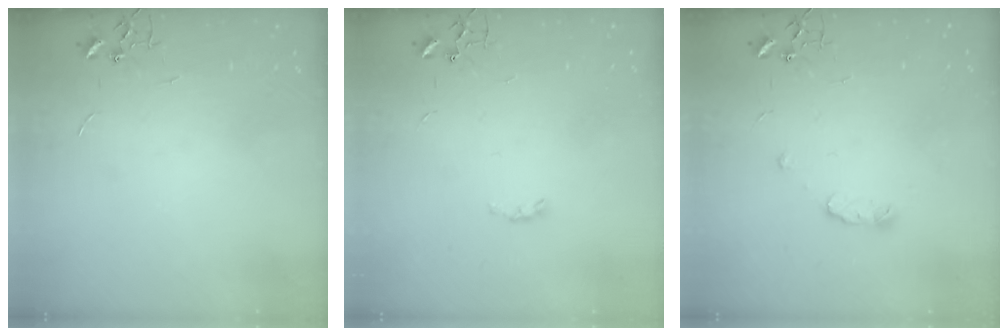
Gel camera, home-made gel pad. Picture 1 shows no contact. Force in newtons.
{"total": 2.9, "press": 2.9, "slide": 0.5}
{"total": 6.1, "press": 6.1, "slide": 0.8}